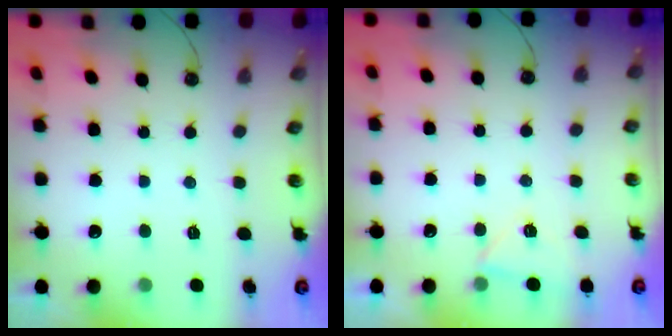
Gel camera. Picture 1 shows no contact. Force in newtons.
{"total": 4.8, "press": 4.1, "slide": 2.4}